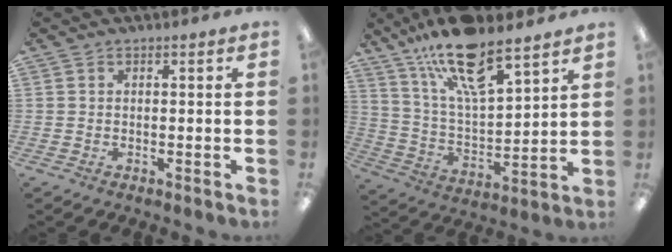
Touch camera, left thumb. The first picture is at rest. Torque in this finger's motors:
{"motor_torque": [0.52, 0.75, 1.48, -1.29, 0.29]}